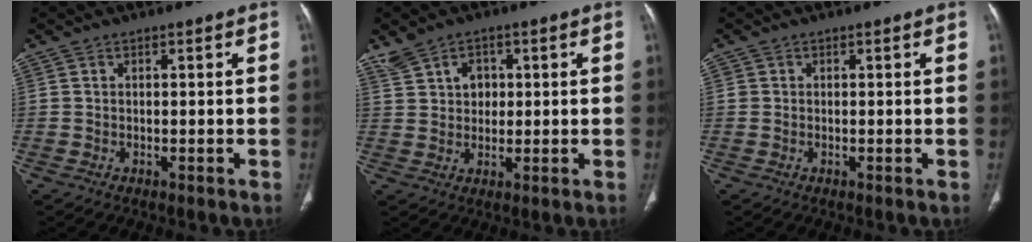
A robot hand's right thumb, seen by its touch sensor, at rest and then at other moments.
{"total": 5.2, "force": [2.1, 3.9, 2.7], "torque": [-0.031, -0.002, 0.041]}
{"total": 0.5, "force": [0.1, 0.5, 0.0], "torque": [0.004, 0.003, 0.001]}